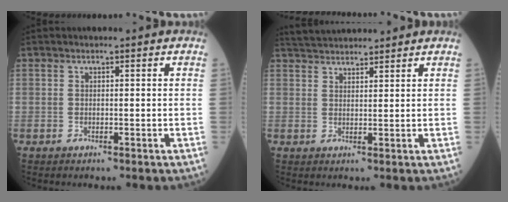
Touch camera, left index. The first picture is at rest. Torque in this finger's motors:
{"motor_torque": [-0.03, -0.73, 0.14, 0.04]}